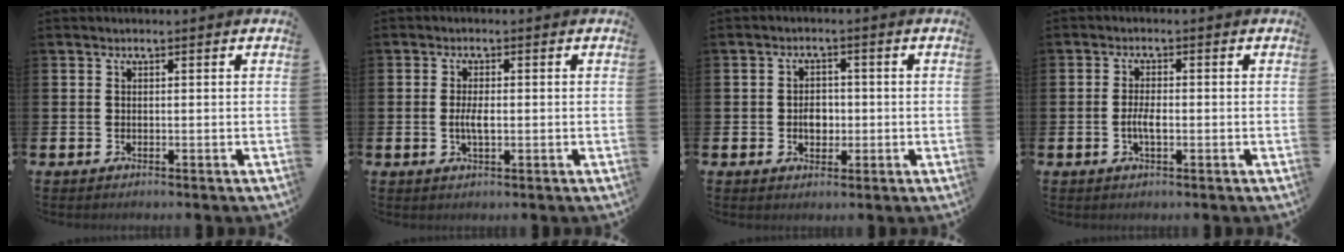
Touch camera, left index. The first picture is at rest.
{"total": 2.7, "force": [-0.2, 1.1, 2.5], "torque": [-0.048, 0.001, -0.004]}
{"total": 2.9, "force": [-0.4, 2.3, 1.8], "torque": [-0.014, -0.004, -0.015]}
{"total": 2.5, "force": [-0.6, 1.0, 2.2], "torque": [-0.042, 0.002, -0.012]}